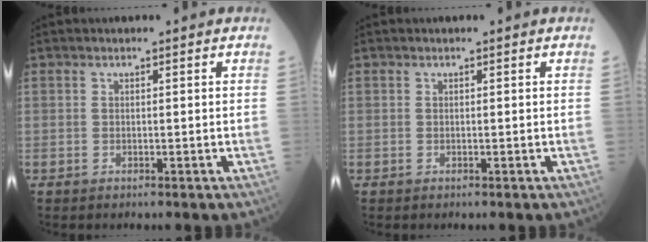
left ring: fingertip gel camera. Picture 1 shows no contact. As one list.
[{"total": 0.0}]